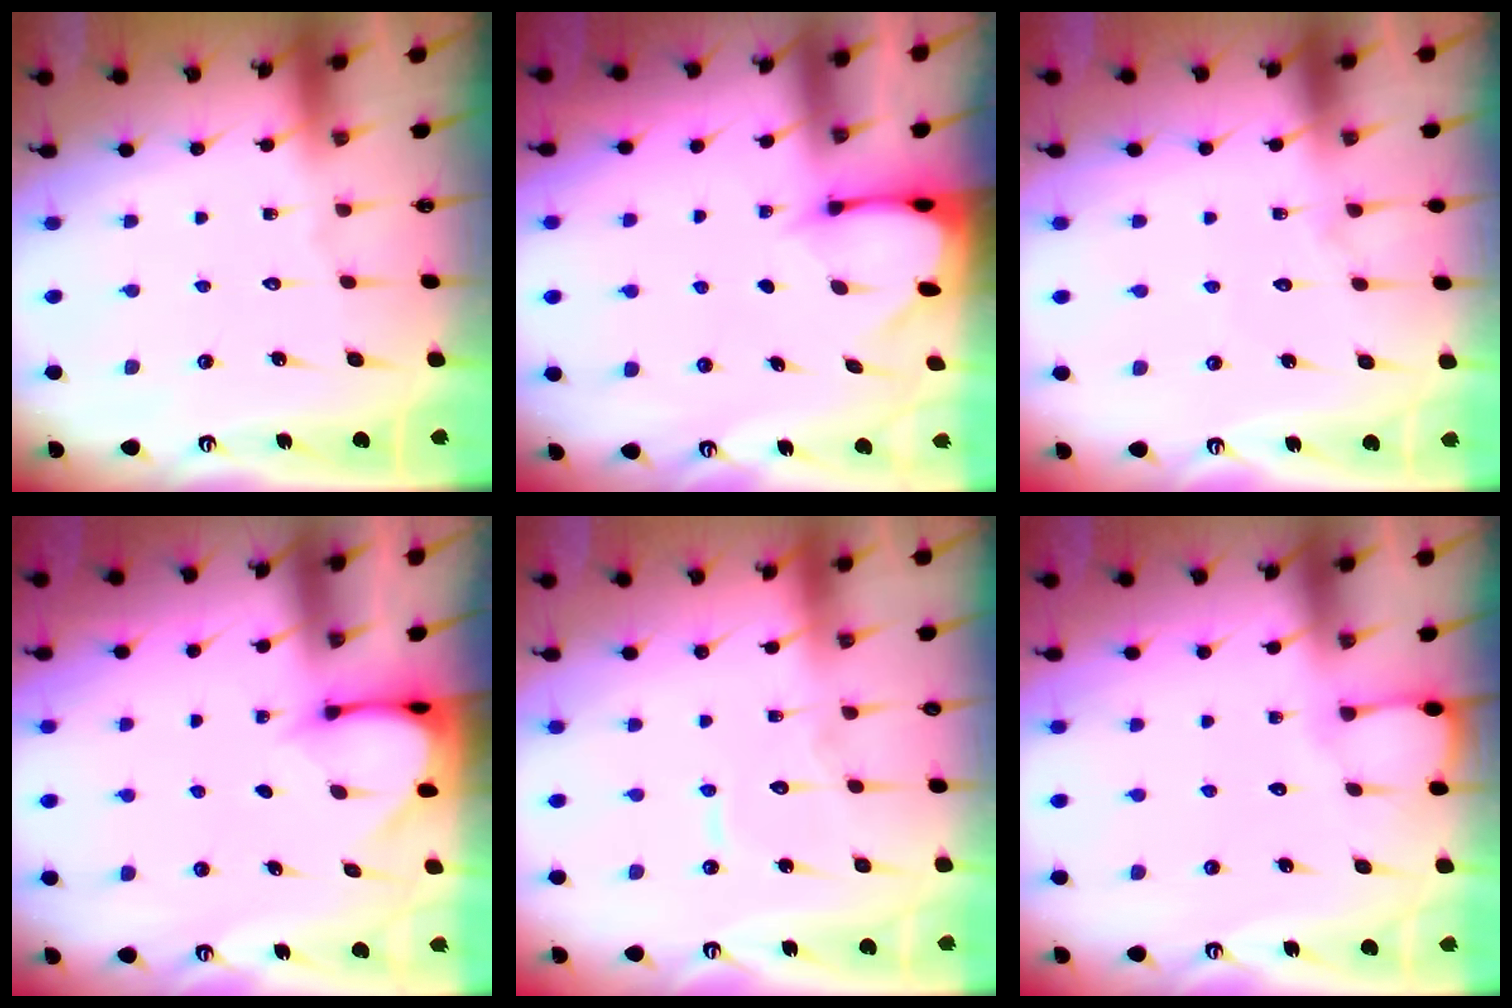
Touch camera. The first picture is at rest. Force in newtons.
{"total": 2.4, "press": 2.4, "slide": 0.3}
{"total": 4.8, "press": 4.8, "slide": 0.5}
{"total": 3.2, "press": 3.2, "slide": 0.3}
{"total": 6.2, "press": 6.2, "slide": 0.6}
{"total": 2.4, "press": 2.4, "slide": 0.3}